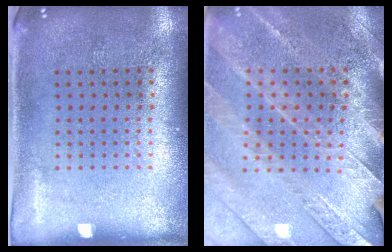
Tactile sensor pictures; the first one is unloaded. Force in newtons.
{"total": 2.9, "press": 2.8, "slide": 0.4}